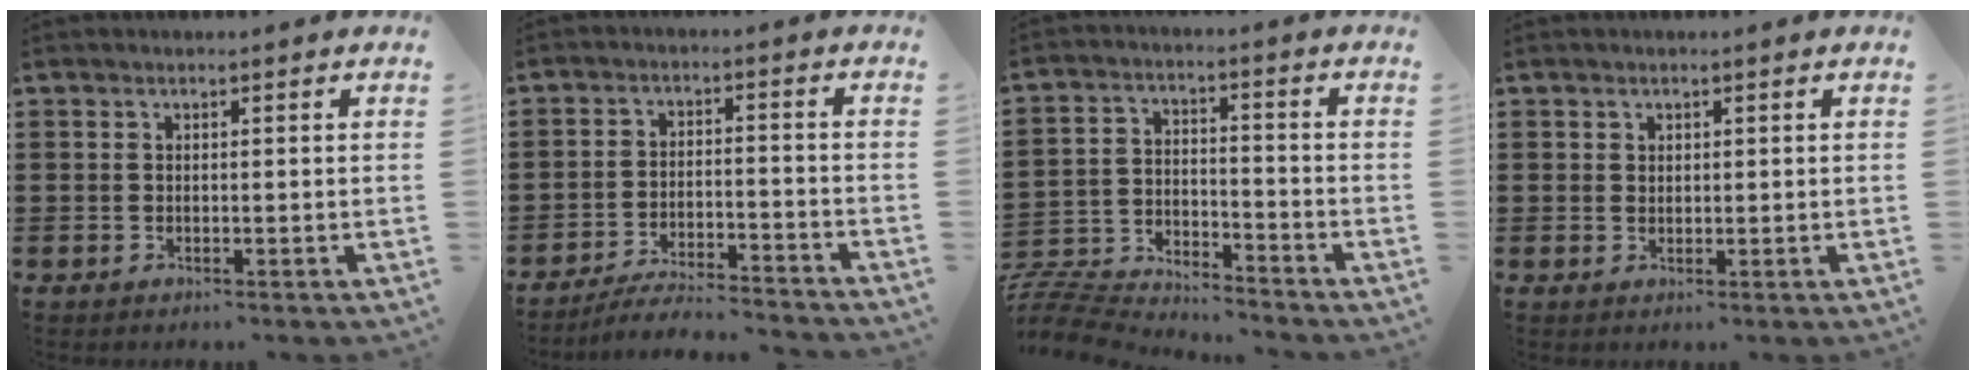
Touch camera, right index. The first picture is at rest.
{"total": 5.0, "force": [-4.8, -0.6, 1.2], "torque": [-0.024, -0.003, -0.096]}
{"total": 7.1, "force": [-7.0, 0.2, 0.4], "torque": [-0.021, 0.003, -0.145]}
{"total": 0.8, "force": [0.8, 0.1, 0.1], "torque": [0.002, 0.002, 0.017]}